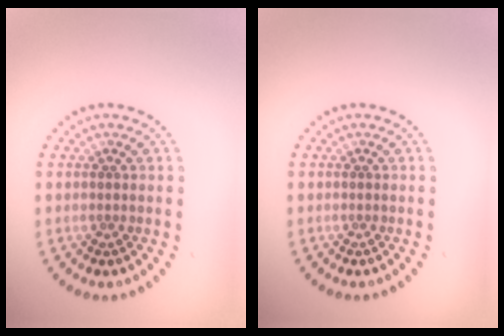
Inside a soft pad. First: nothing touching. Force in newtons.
{"total": 0.0}